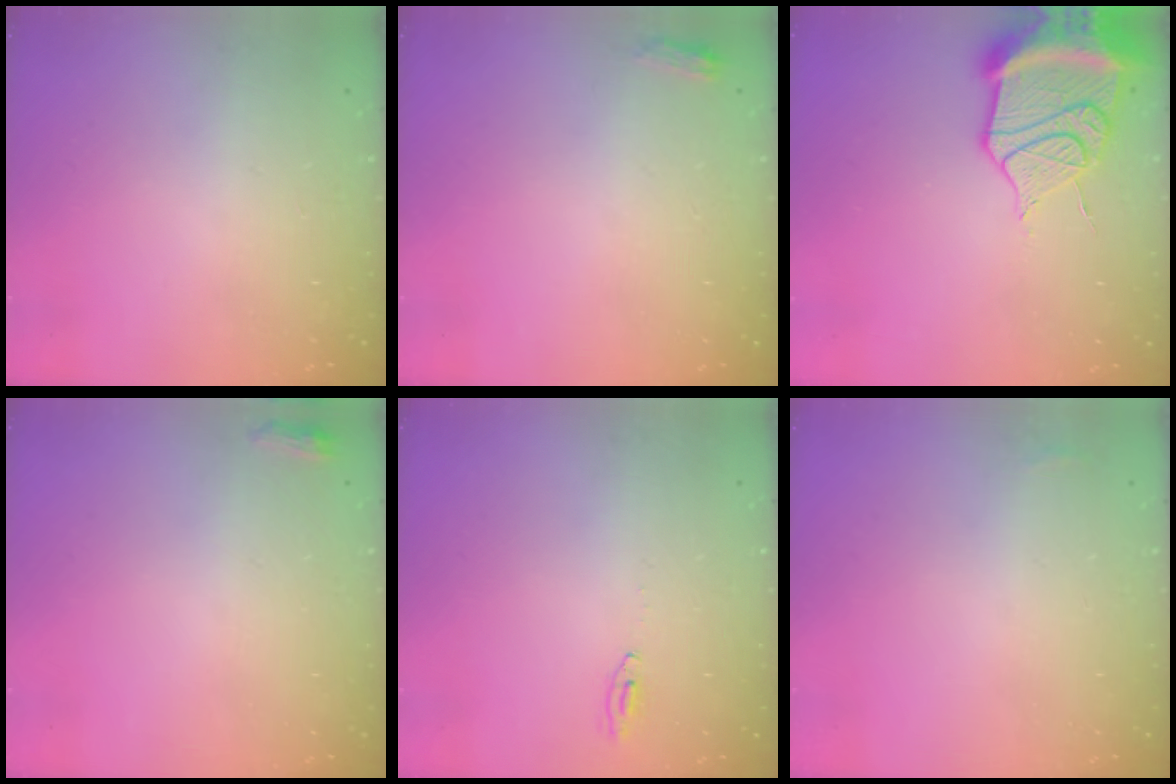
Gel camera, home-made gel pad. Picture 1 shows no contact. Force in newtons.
{"total": 2.6, "press": 2.6, "slide": 0.4}
{"total": 18.2, "press": 17.9, "slide": 3.3}
{"total": 3.6, "press": 3.5, "slide": 0.8}
{"total": 2.2, "press": 2.2, "slide": 0.2}
{"total": 3.5, "press": 3.3, "slide": 1.3}